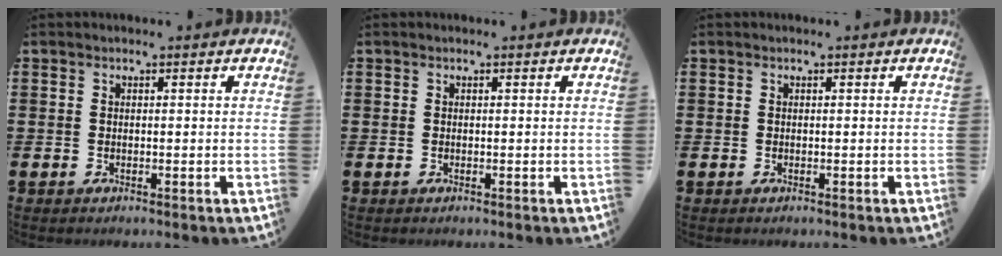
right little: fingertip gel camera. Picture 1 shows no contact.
{"total": 0.0}
{"total": 0.0}